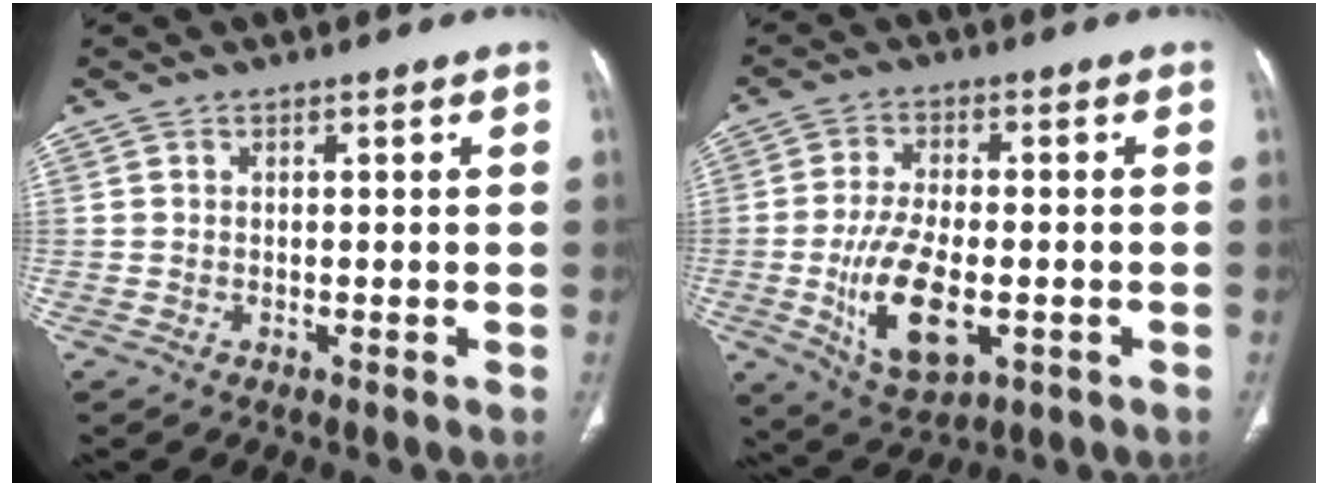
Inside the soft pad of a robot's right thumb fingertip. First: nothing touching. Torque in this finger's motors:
{"motor_torque": [-0.40, 0.92, 0.55, 0.49, 0.38]}